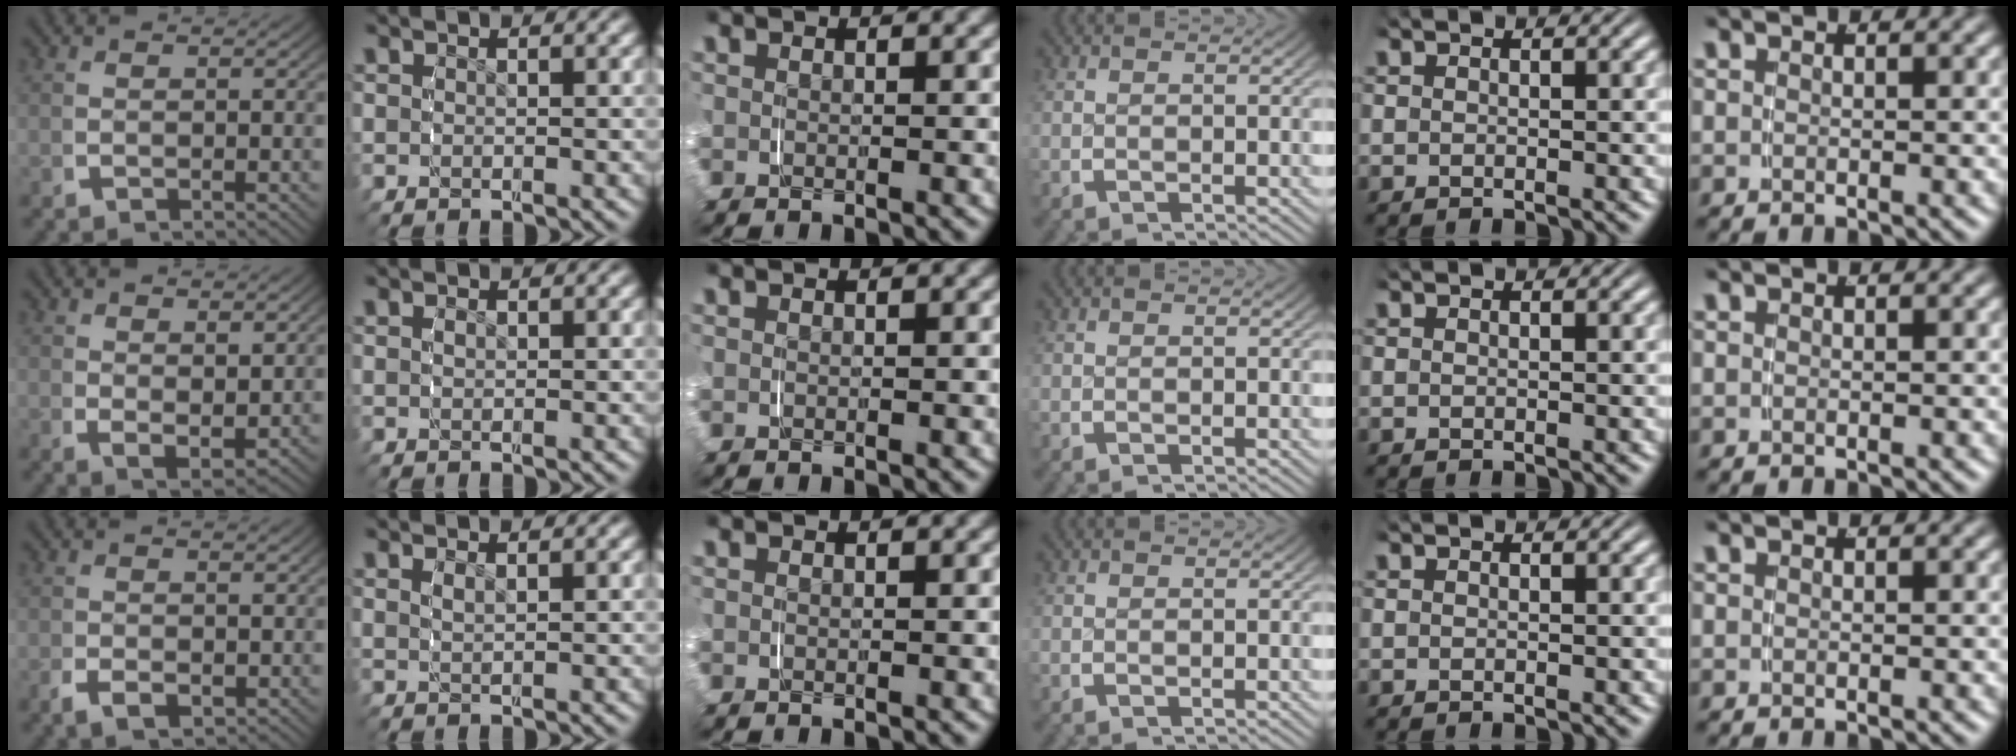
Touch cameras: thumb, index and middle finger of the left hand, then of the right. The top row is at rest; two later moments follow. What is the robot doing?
{"motion": "grasp_and_lifting", "object": "pen bag"}